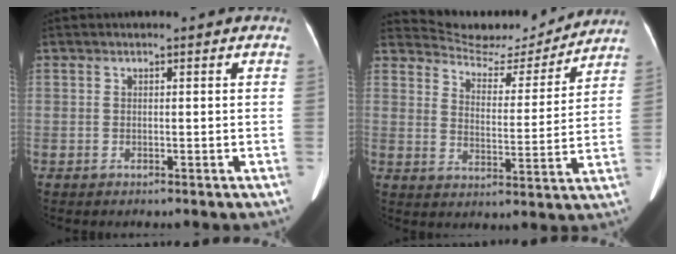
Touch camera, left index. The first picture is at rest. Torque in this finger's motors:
{"motor_torque": [-0.04, -0.46, -0.02, -0.04]}